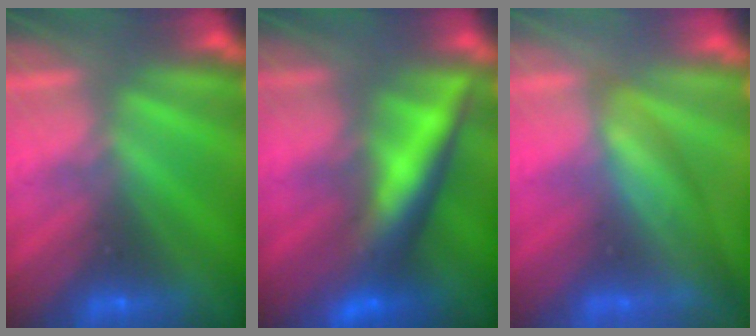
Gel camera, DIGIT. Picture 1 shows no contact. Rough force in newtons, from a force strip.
{"total": 13.7}
{"total": 3.8}